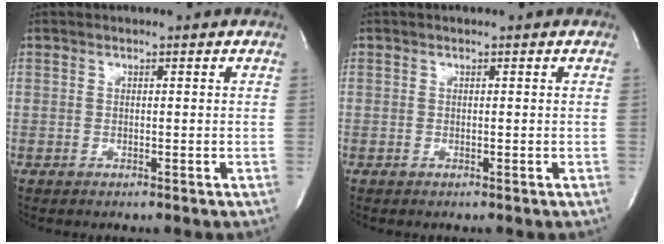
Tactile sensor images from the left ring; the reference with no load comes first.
{"total": 0.0}